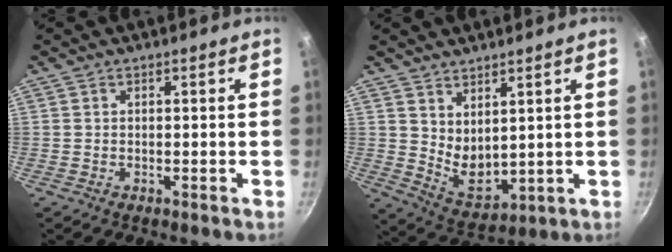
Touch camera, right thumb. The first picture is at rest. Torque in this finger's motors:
{"motor_torque": [-0.73, 0.68, -0.14, 0.20, 0.06]}